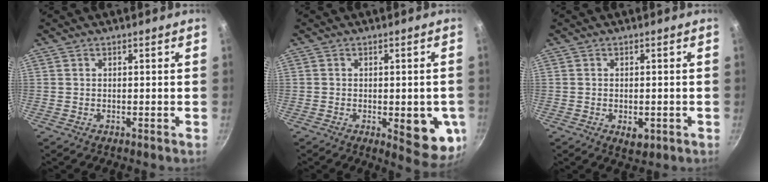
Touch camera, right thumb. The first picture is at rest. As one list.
[{"total": 10.8, "force": [-2.4, 4.2, 9.6], "torque": [-0.079, -0.006, -0.025]}, {"total": 3.4, "force": [-1.0, 2.0, 2.5], "torque": [-0.033, -0.002, -0.011]}]